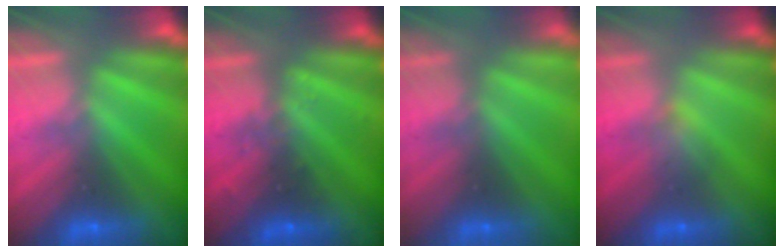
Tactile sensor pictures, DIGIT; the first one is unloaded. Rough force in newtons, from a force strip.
{"total": 2.9}
{"total": 2.9}
{"total": 2.9}